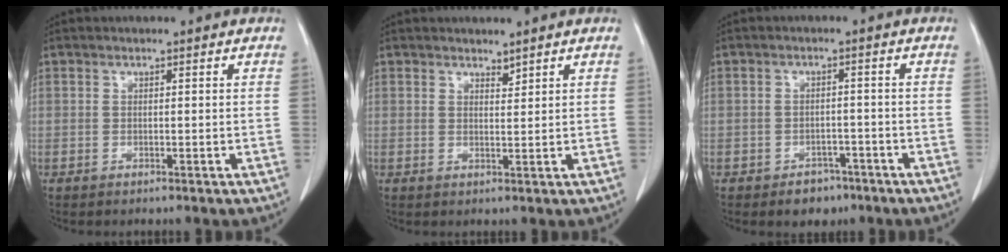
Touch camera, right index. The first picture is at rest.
{"total": 1.2, "force": [1.1, 0.2, 0.3], "torque": [-0.006, -0.006, 0.020]}
{"total": 4.0, "force": [-2.7, 2.6, 1.4], "torque": [-0.016, 0.007, -0.032]}